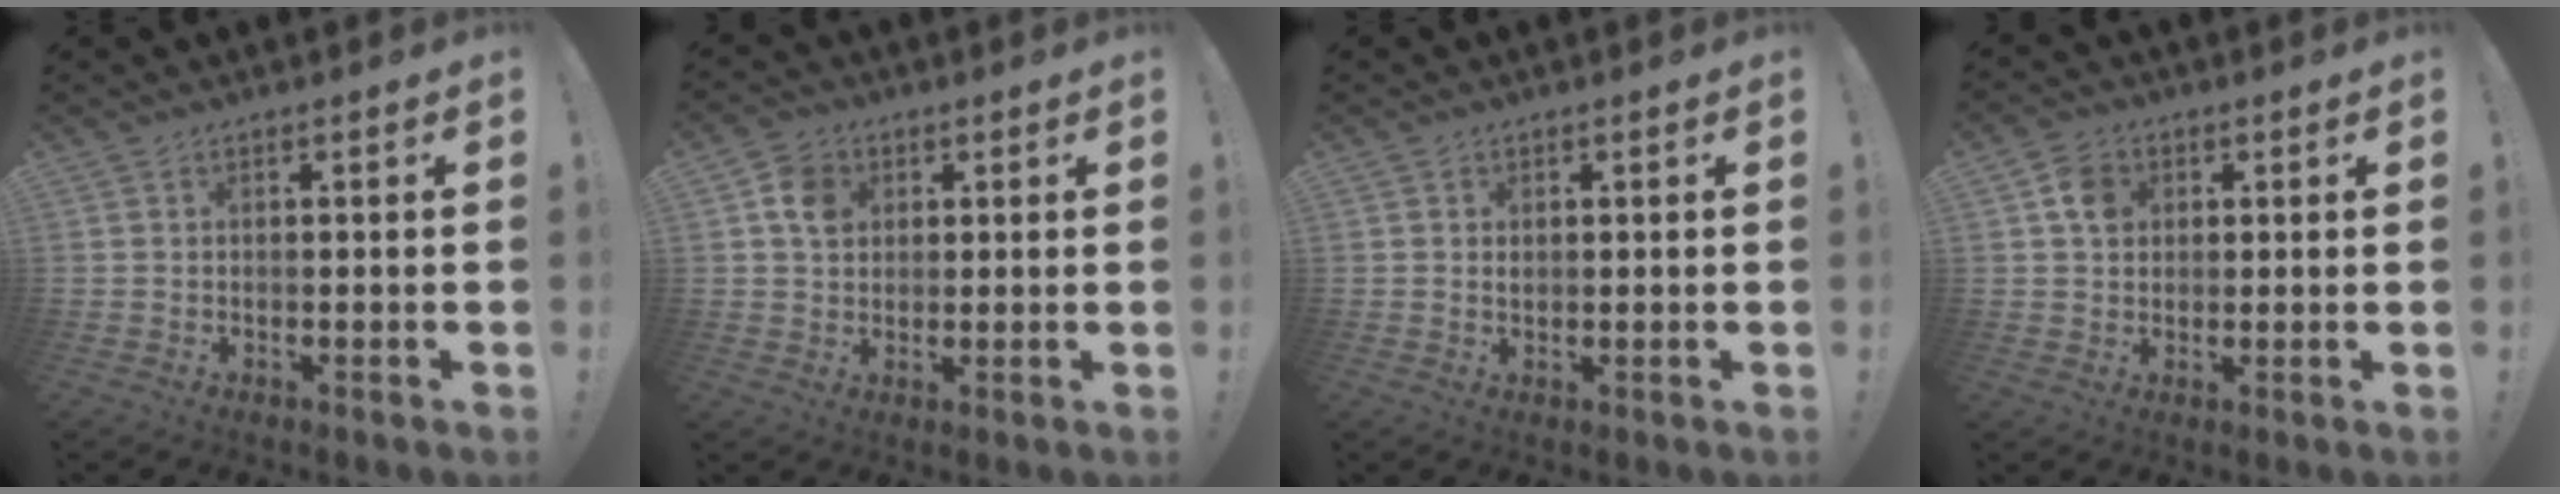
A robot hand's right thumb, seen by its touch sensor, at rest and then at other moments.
{"total": 7.1, "force": [2.5, 5.8, 3.2], "torque": [-0.048, 0.003, 0.048]}
{"total": 1.0, "force": [0.3, 0.9, 0.3], "torque": [-0.004, 0.002, 0.006]}
{"total": 6.5, "force": [2.1, 5.4, 2.8], "torque": [-0.040, 0.004, 0.040]}